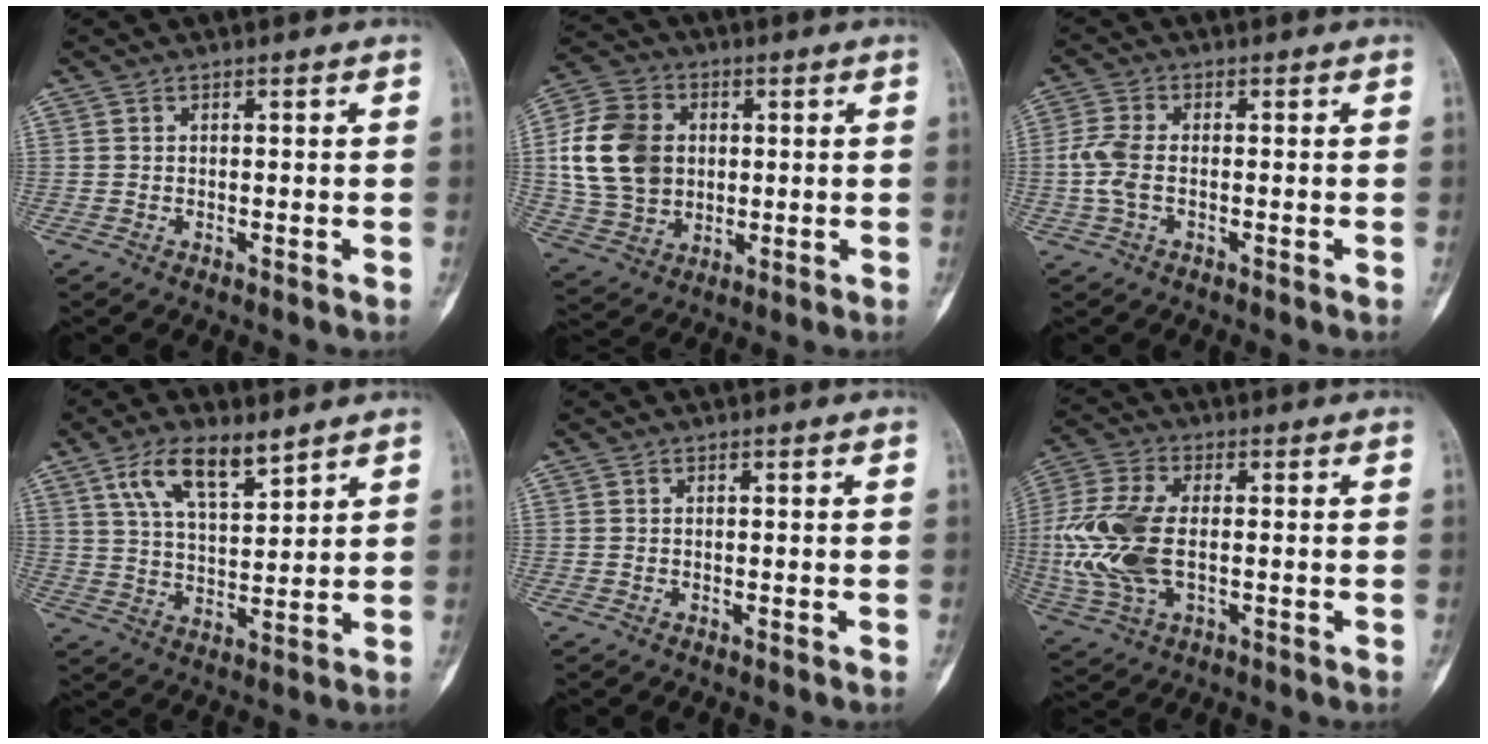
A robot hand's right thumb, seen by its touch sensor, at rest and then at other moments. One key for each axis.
{"total": 15.6, "fx": 1.8, "fy": 12.2, "fz": 9.5, "tx": -0.161, "ty": 0.006, "tz": 0.036}
{"total": 5.1, "fx": -0.6, "fy": 2.8, "fz": 4.3, "tx": -0.112, "ty": 0.010, "tz": -0.016}
{"total": 10.5, "fx": 6.4, "fy": 4.0, "fz": 7.2, "tx": -0.123, "ty": -0.028, "tz": 0.126}
{"total": 0.0}
{"total": 14.3, "fx": -0.7, "fy": 7.8, "fz": 11.9, "tx": -0.281, "ty": 0.003, "tz": -0.012}